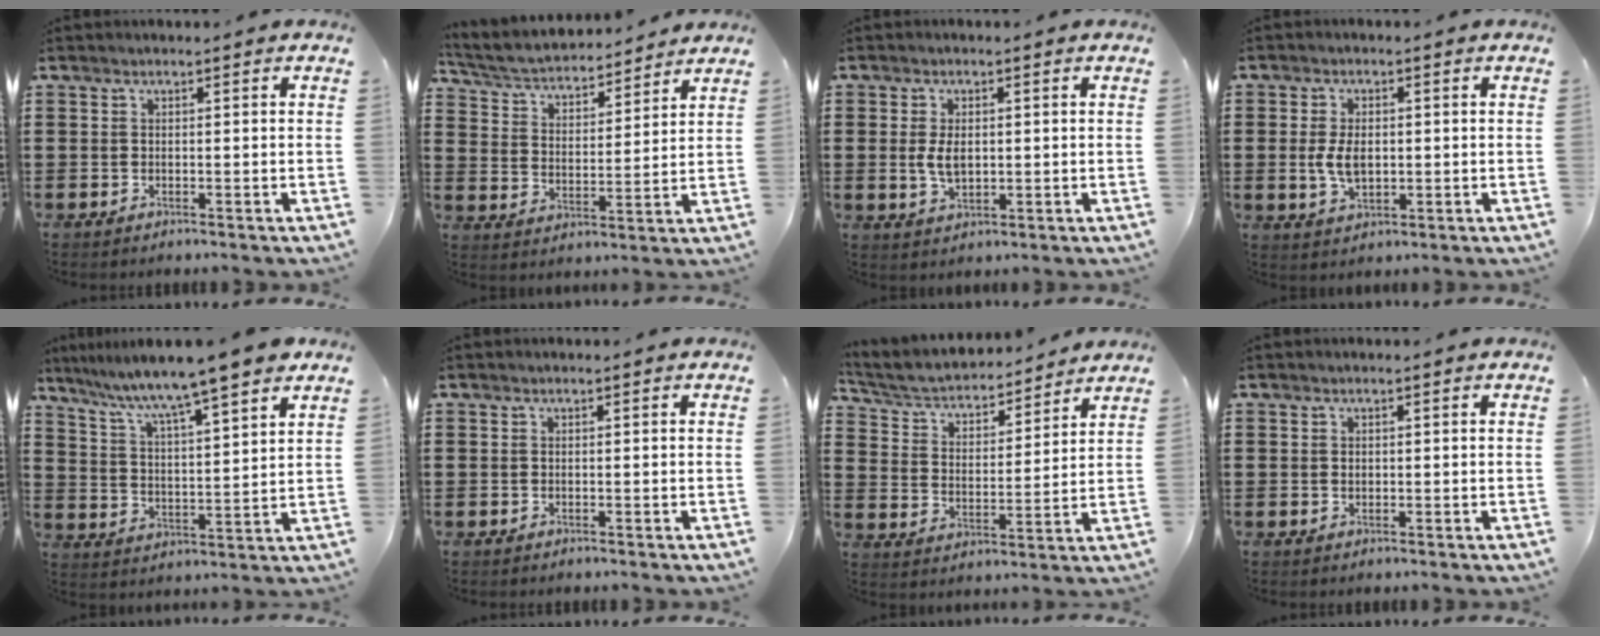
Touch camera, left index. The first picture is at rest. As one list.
[{"total": 4.5, "force": [4.3, 0.6, 1.1], "torque": [-0.045, -0.029, 0.070]}, {"total": 4.1, "force": [0.3, 2.3, 3.3], "torque": [-0.075, 0.004, 0.003]}, {"total": 5.1, "force": [0.1, 2.9, 4.2], "torque": [-0.096, 0.004, -0.002]}, {"total": 7.3, "force": [6.5, -0.8, 3.1], "torque": [-0.089, -0.044, 0.104]}, {"total": 0.0}, {"total": 4.4, "force": [4.0, 1.2, 1.4], "torque": [-0.047, -0.027, 0.062]}, {"total": 0.6, "force": [0.3, 0.5, 0.3], "torque": [-0.009, 0.002, 0.005]}]